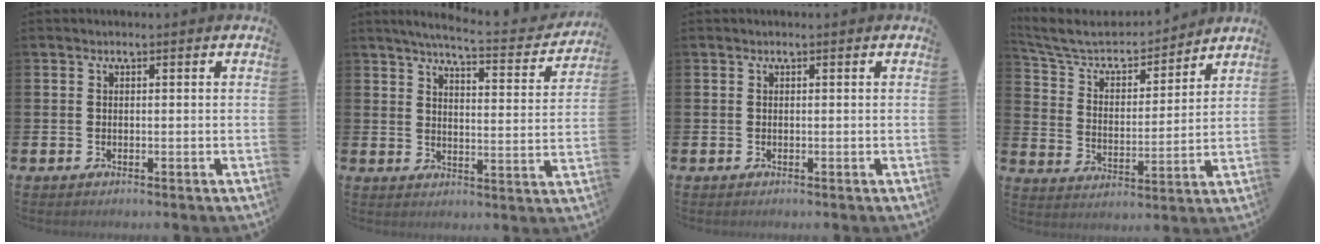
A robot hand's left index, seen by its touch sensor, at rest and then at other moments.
{"total": 5.1, "force": [4.7, 0.1, 1.8], "torque": [-0.045, -0.039, 0.074]}
{"total": 0.0}
{"total": 7.6, "force": [7.0, 2.4, 1.9], "torque": [-0.076, -0.052, 0.120]}